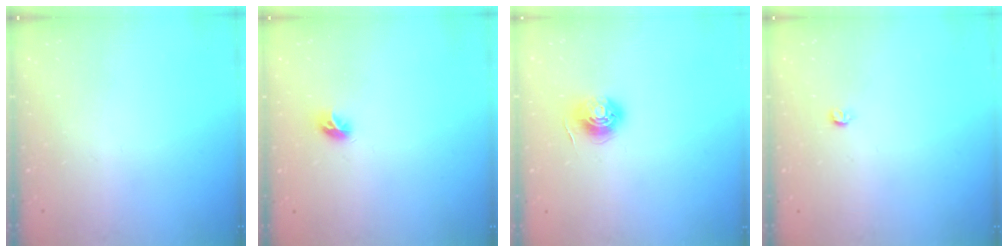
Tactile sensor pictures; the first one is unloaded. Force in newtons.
{"total": 5.8, "press": 5.8, "slide": 0.5}
{"total": 6.1, "press": 6.1, "slide": 0.5}
{"total": 3.3, "press": 3.3, "slide": 0.7}